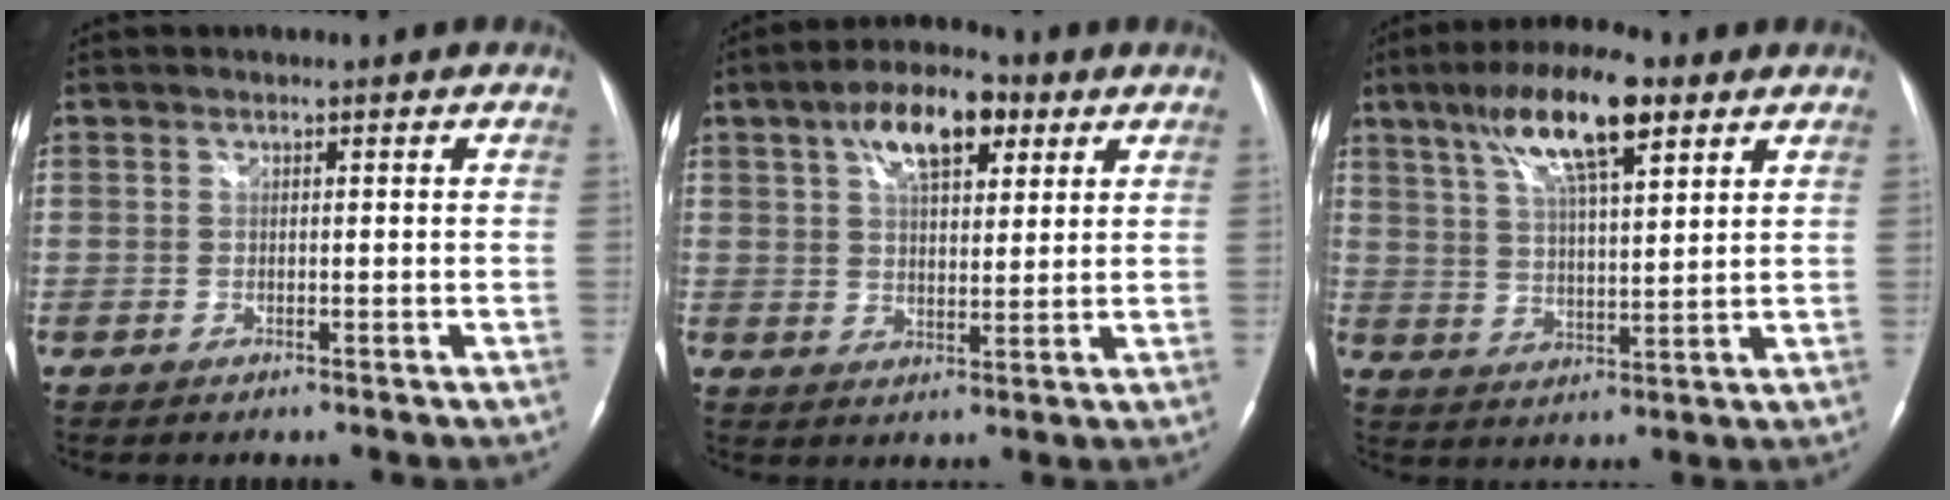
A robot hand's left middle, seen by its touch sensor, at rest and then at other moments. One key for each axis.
{"total": 10.0, "fx": 4.9, "fy": 4.2, "fz": 7.6, "tx": -0.133, "ty": 0.023, "tz": 0.083}
{"total": 13.0, "fx": 7.4, "fy": 3.0, "fz": 10.2, "tx": -0.188, "ty": 0.017, "tz": 0.130}